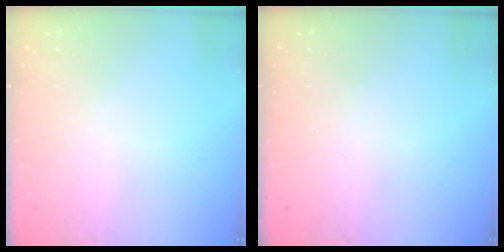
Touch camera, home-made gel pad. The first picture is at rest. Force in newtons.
{"total": 0.0}